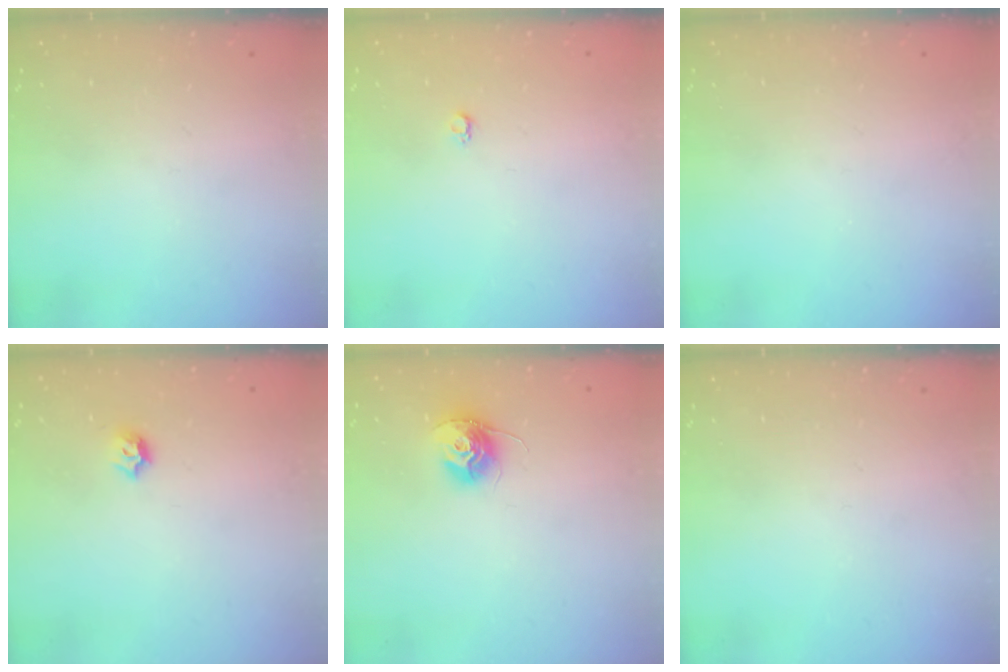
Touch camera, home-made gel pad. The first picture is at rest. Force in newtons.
{"total": 2.6, "press": 2.6, "slide": 0.4}
{"total": 0.0}
{"total": 3.8, "press": 3.8, "slide": 0.8}
{"total": 11.2, "press": 11.2, "slide": 0.7}
{"total": 0.0}